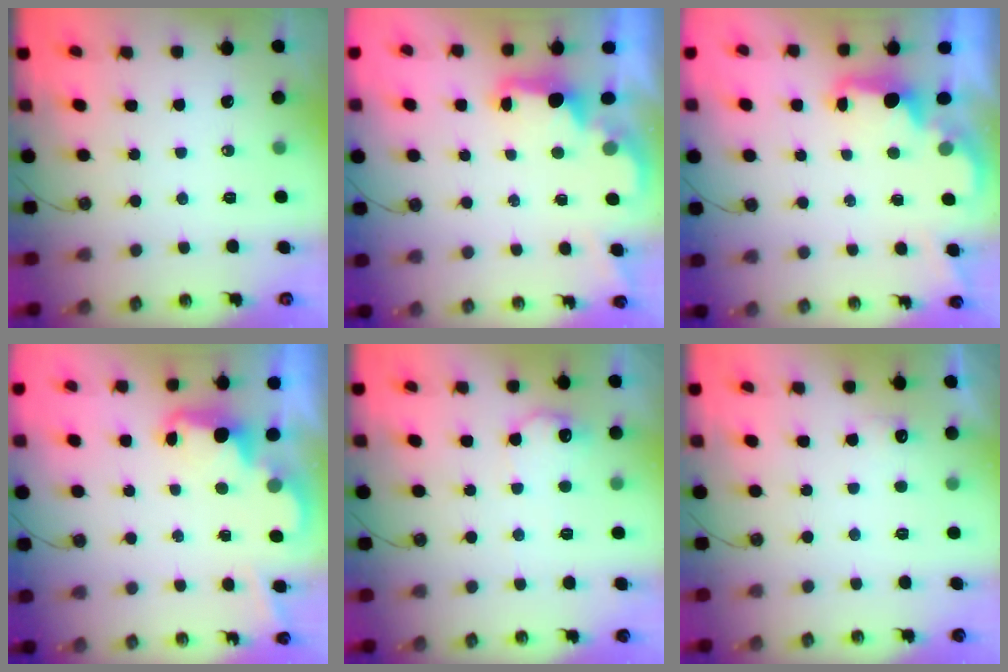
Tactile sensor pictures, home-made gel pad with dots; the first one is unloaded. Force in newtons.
{"total": 2.4, "press": 2.2, "slide": 0.8}
{"total": 2.0, "press": 1.9, "slide": 0.8}
{"total": 2.4, "press": 2.3, "slide": 0.5}
{"total": 9.6, "press": 9.6, "slide": 0.6}
{"total": 5.8, "press": 5.7, "slide": 1.2}